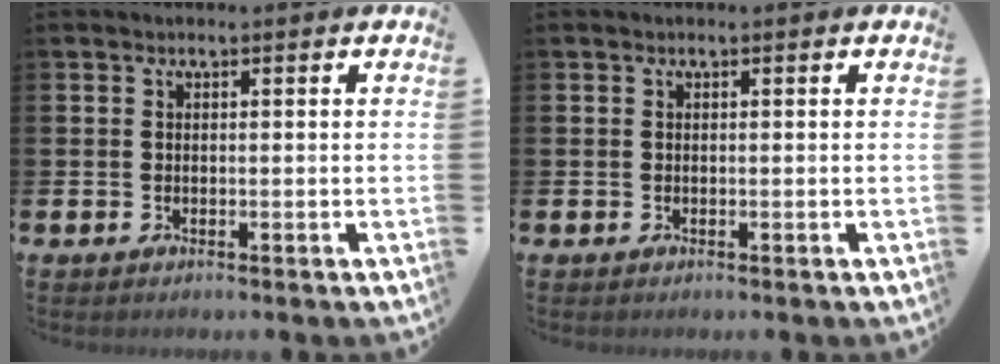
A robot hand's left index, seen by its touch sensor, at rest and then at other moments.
{"total": 0.0}